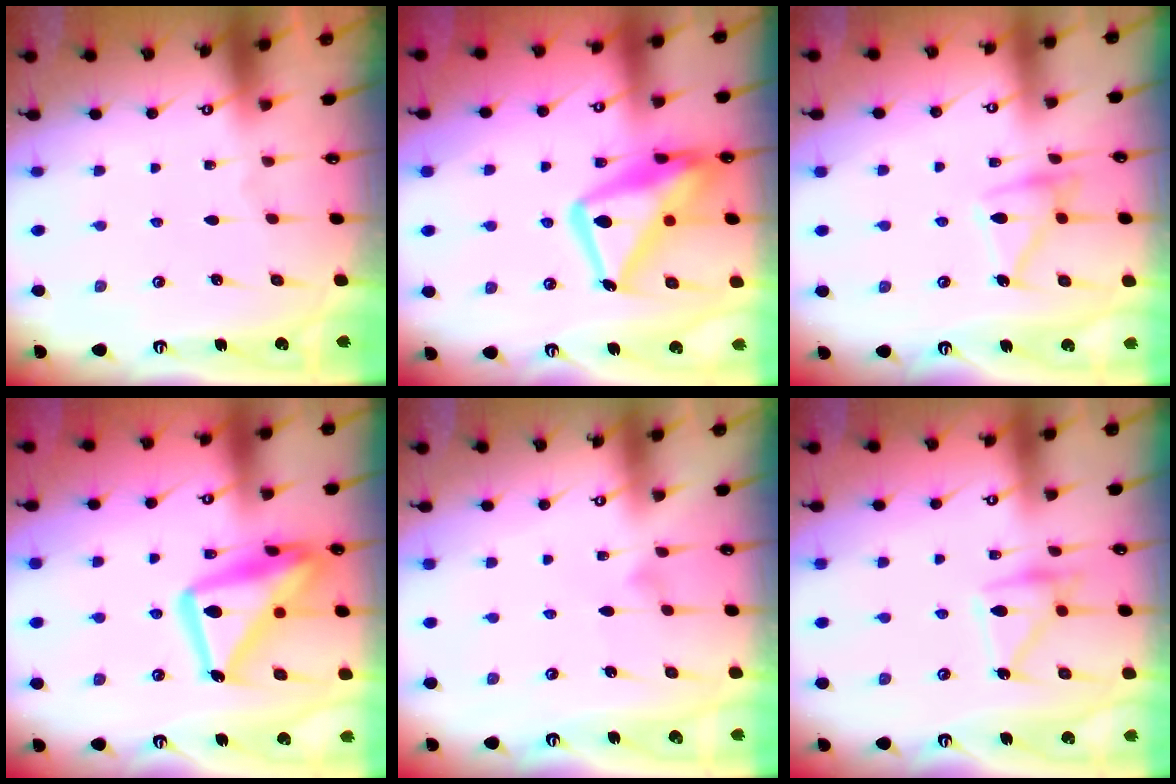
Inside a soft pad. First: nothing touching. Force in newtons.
{"total": 18.8, "press": 18.7, "slide": 1.9}
{"total": 13.7, "press": 13.7, "slide": 0.9}
{"total": 20.8, "press": 20.8, "slide": 1.5}
{"total": 3.4, "press": 3.4, "slide": 0.2}
{"total": 13.3, "press": 13.2, "slide": 0.8}